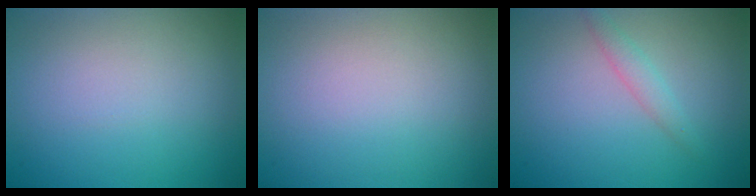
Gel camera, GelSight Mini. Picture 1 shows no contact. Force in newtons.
{"total": 0.0}
{"total": 1.5, "press": 1.5, "slide": 0.1}